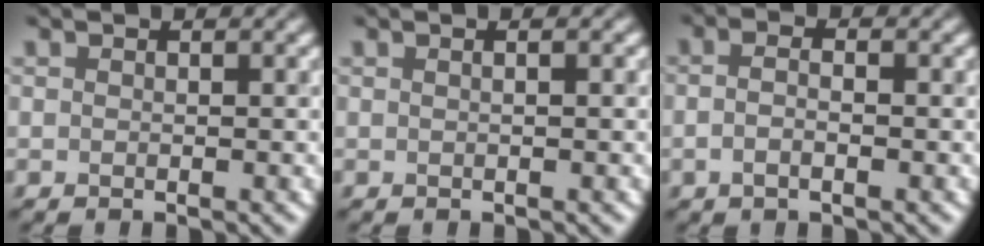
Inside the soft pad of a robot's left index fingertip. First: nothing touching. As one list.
[{"total": 1.3, "force": [0.4, 0.5, 1.1], "torque": [-0.008, -0.001, -0.004]}, {"total": 1.9, "force": [-0.4, 0.8, 1.7], "torque": [-0.031, -0.003, -0.014]}]